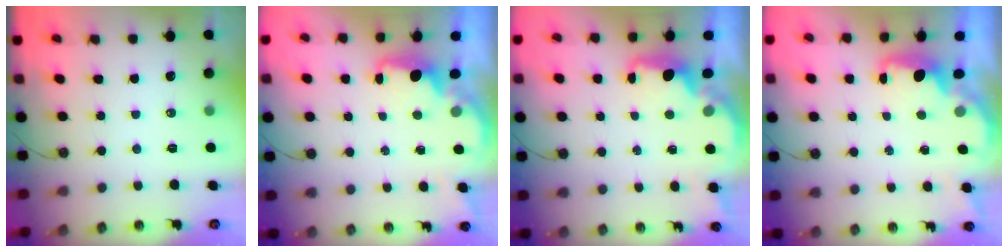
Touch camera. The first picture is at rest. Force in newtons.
{"total": 1.9, "press": 1.8, "slide": 0.7}
{"total": 2.0, "press": 1.9, "slide": 0.8}
{"total": 1.5, "press": 1.3, "slide": 0.7}